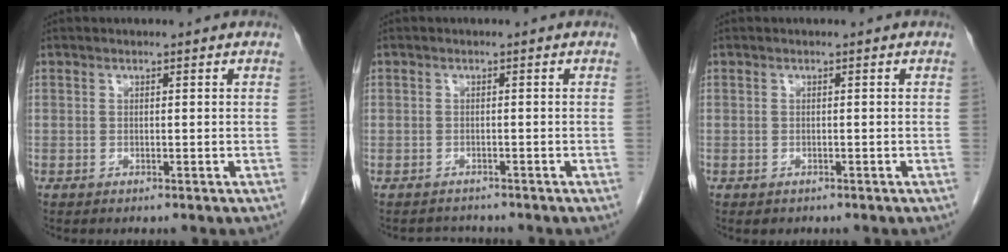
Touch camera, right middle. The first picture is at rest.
{"total": 2.1, "force": [-1.8, 0.9, -0.6], "torque": [0.002, -0.003, -0.031]}
{"total": 0.9, "force": [-0.6, 0.6, 0.2], "torque": [-0.006, 0.000, -0.005]}